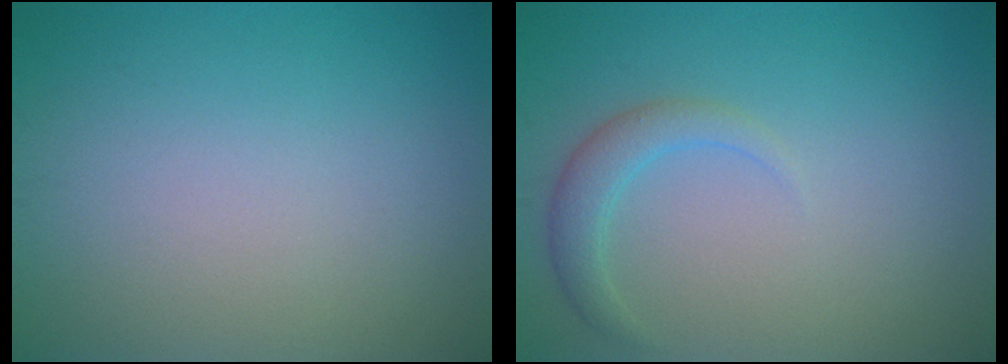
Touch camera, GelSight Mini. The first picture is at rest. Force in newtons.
{"total": 2.1, "press": 2.1, "slide": 0.1}